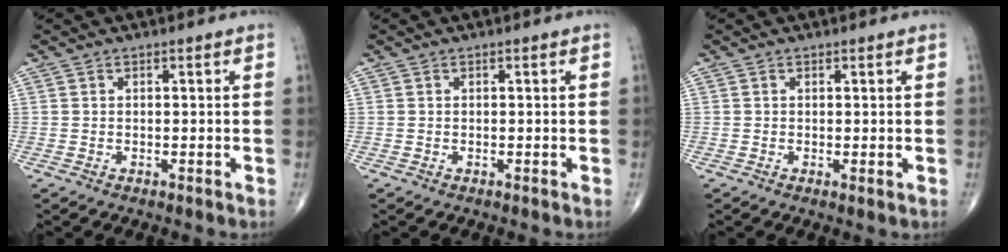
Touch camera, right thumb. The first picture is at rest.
{"total": 0.0}
{"total": 0.6, "force": [0.0, 0.1, 0.6], "torque": [-0.013, -0.004, -0.002]}